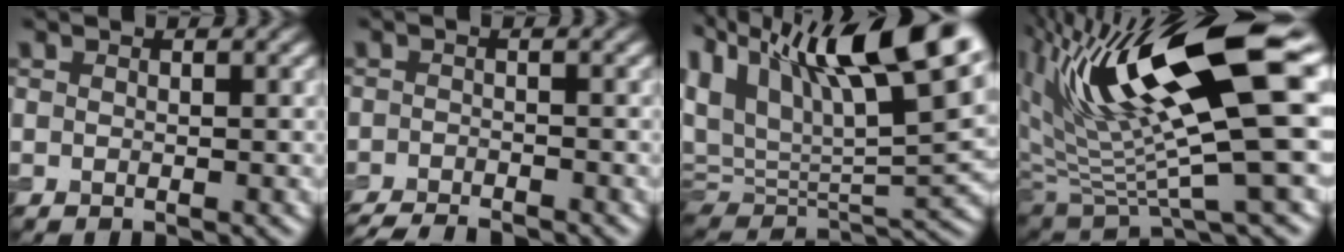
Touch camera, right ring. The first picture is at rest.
{"total": 3.7, "force": [-3.4, 0.4, 1.3], "torque": [-0.020, -0.006, -0.062]}
{"total": 16.9, "force": [8.7, 7.8, 12.2], "torque": [-0.233, 0.038, 0.152]}
{"total": 14.9, "force": [6.1, 3.8, 13.1], "torque": [-0.233, -0.003, 0.113]}